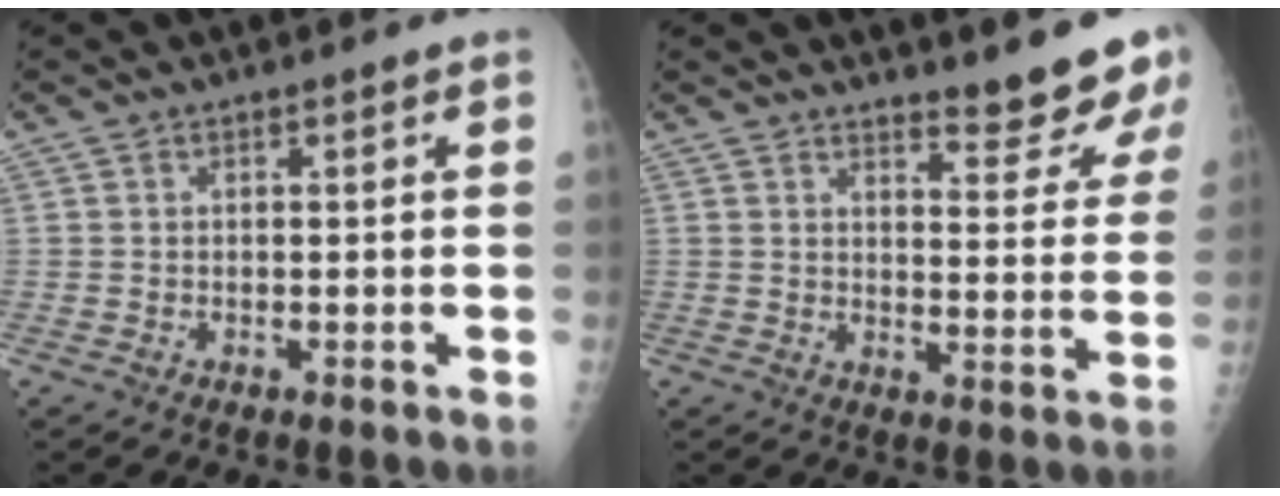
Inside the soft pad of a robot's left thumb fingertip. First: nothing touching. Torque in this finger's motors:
{"motor_torque": [0.14, 0.20, 0.00, -0.30, 0.10]}